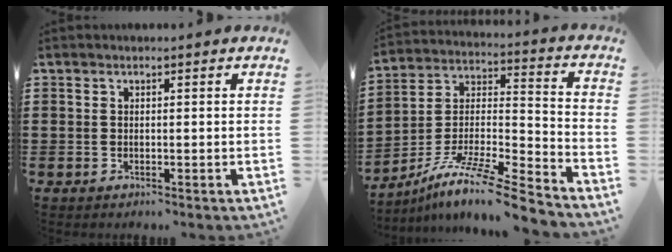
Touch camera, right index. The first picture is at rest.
{"total": 11.2, "force": [-9.1, 1.0, 6.3], "torque": [-0.109, 0.013, -0.179]}